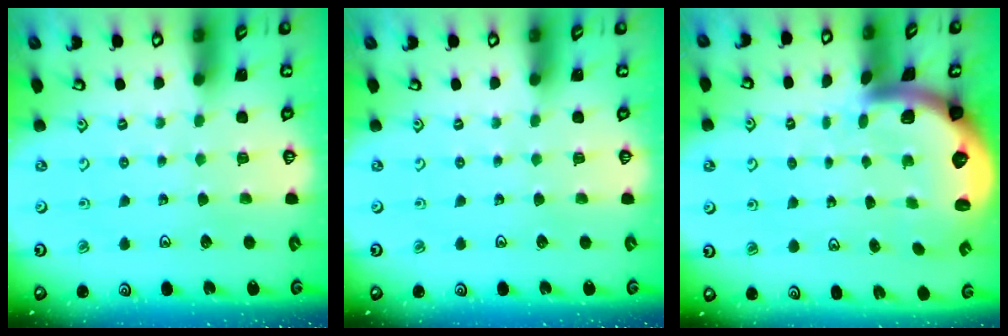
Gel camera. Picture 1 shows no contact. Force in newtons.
{"total": 0.0}
{"total": 2.7, "press": 2.5, "slide": 0.9}